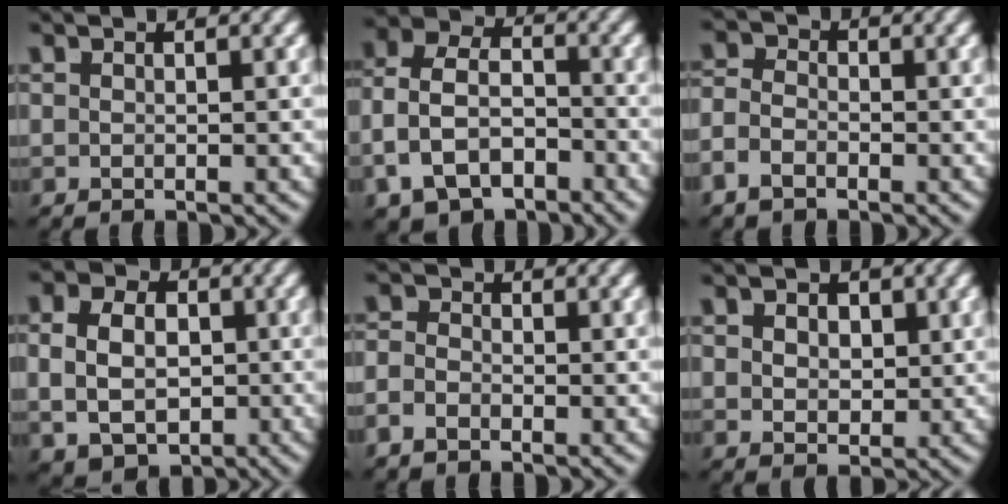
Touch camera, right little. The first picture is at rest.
{"total": 8.4, "force": [-2.4, 6.9, 4.2], "torque": [-0.098, -0.028, -0.043]}
{"total": 2.6, "force": [-1.6, 1.8, 1.1], "torque": [-0.022, -0.018, -0.025]}
{"total": 6.2, "force": [-0.9, 4.9, 3.8], "torque": [-0.060, -0.024, -0.003]}
{"total": 1.8, "force": [-1.4, 1.1, 0.6], "torque": [-0.009, -0.014, -0.023]}
{"total": 2.2, "force": [0.7, 1.5, 1.5], "torque": [-0.016, -0.015, 0.027]}